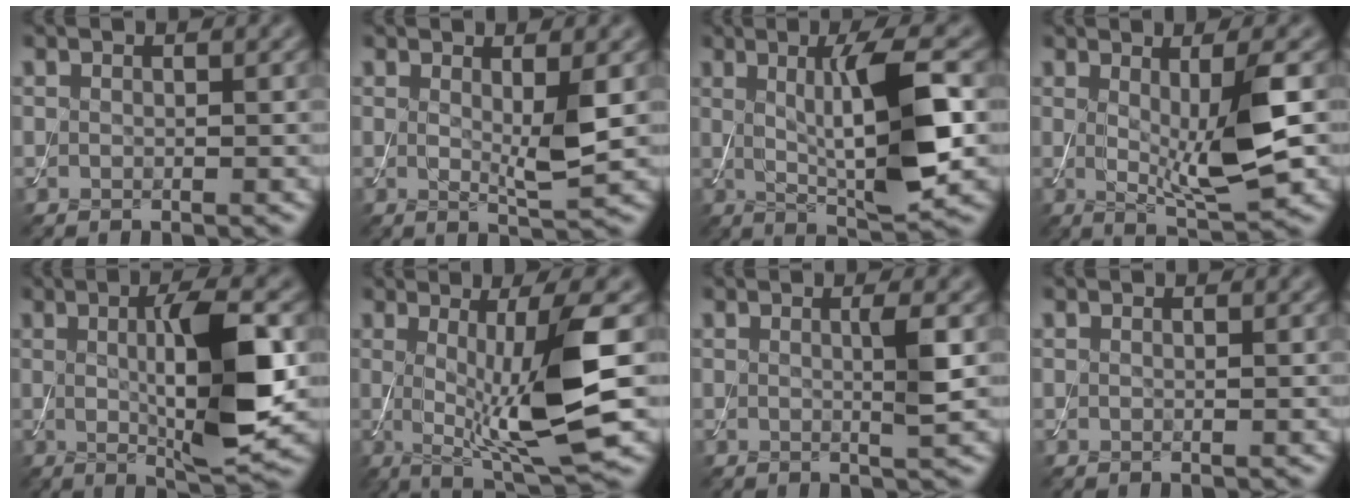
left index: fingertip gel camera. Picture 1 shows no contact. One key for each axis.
{"total": 2.9, "fx": 0.5, "fy": 0.5, "fz": 2.8, "tx": -0.050, "ty": -0.013, "tz": 0.012}
{"total": 8.3, "fx": 0.4, "fy": 1.7, "fz": 8.1, "tx": -0.125, "ty": -0.003, "tz": 0.013}
{"total": 5.7, "fx": 0.4, "fy": 1.2, "fz": 5.6, "tx": -0.094, "ty": -0.014, "tz": 0.013}
{"total": 8.7, "fx": 0.3, "fy": 1.9, "fz": 8.5, "tx": -0.126, "ty": -0.007, "tz": 0.009}
{"total": 9.7, "fx": -0.1, "fy": 1.8, "fz": 9.5, "tx": -0.146, "ty": -0.012, "tz": 0.008}
{"total": 2.2, "fx": 0.2, "fy": 0.3, "fz": 2.2, "tx": -0.036, "ty": -0.001, "tz": -0.002}
{"total": 0.0}